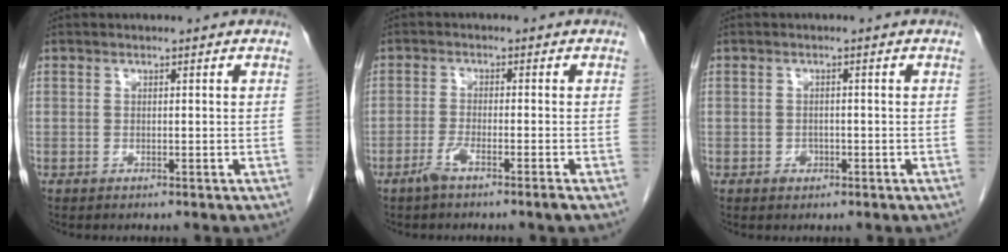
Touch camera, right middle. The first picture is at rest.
{"total": 3.2, "force": [-2.2, -0.4, 2.2], "torque": [-0.047, -0.005, -0.048]}
{"total": 1.4, "force": [-0.7, 1.1, 0.6], "torque": [-0.008, 0.004, -0.007]}